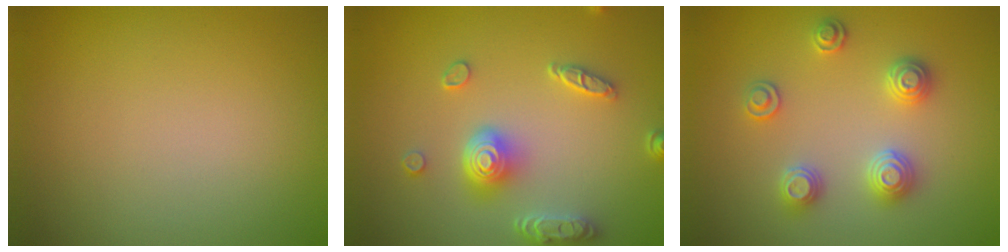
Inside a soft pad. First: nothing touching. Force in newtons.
{"total": 4.9, "press": 3.9, "slide": 2.9}
{"total": 2.9, "press": 2.8, "slide": 0.3}